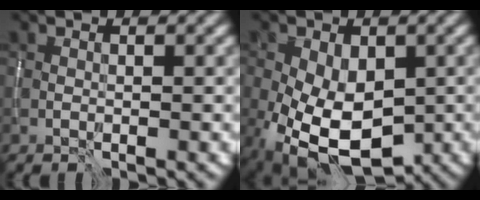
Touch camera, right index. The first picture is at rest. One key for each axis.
{"total": 9.3, "fx": -2.4, "fy": 5.9, "fz": 6.7, "tx": -0.138, "ty": -0.032, "tz": -0.032}